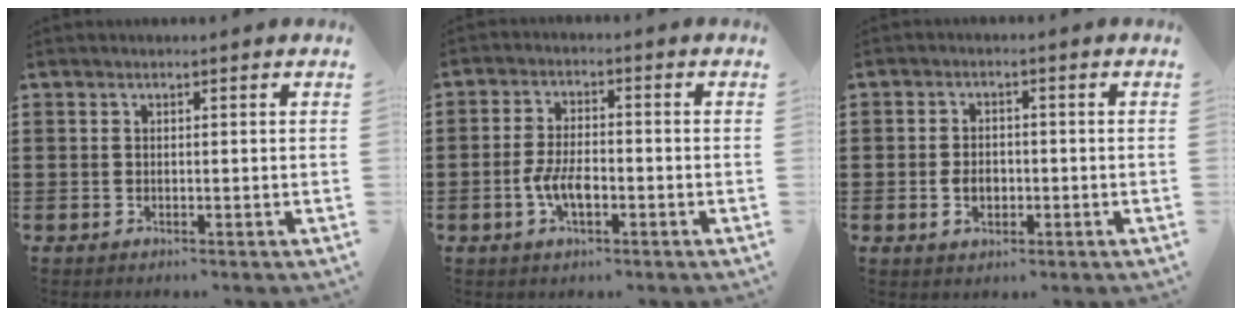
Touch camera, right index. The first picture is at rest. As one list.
[{"total": 4.9, "force": [-1.6, 2.4, 4.0], "torque": [-0.097, -0.001, -0.035]}, {"total": 3.2, "force": [-0.7, 2.2, 2.2], "torque": [-0.046, 0.003, -0.015]}]